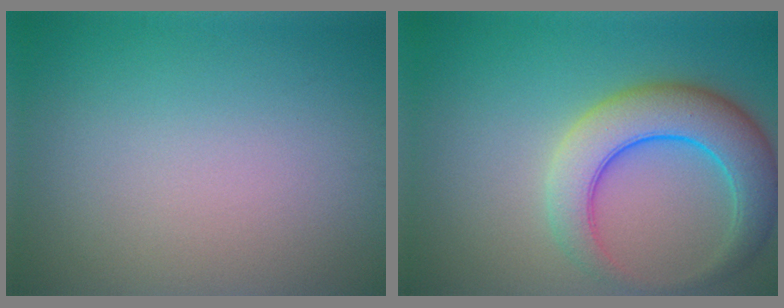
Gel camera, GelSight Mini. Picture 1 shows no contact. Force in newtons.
{"total": 6.9, "press": 6.9, "slide": 0.4}